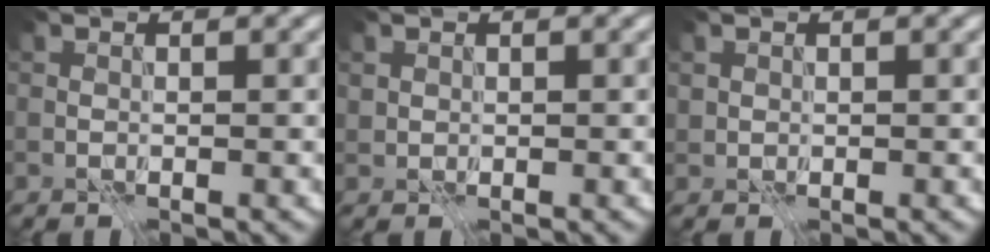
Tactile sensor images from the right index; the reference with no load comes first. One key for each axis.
{"total": 0.8, "fx": 0.1, "fy": 0.8, "fz": 0.1, "tx": -0.006, "ty": -0.005, "tz": 0.004}
{"total": 0.9, "fx": 0.1, "fy": 0.8, "fz": 0.1, "tx": -0.004, "ty": -0.005, "tz": 0.003}